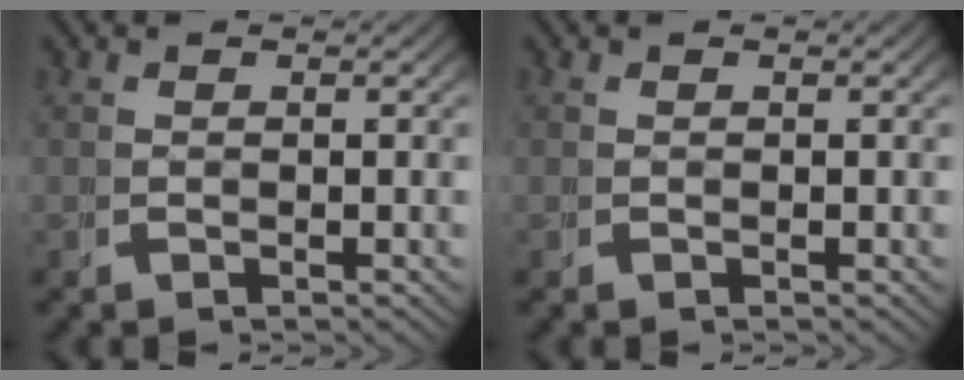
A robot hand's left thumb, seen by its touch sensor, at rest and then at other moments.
{"total": 0.0}